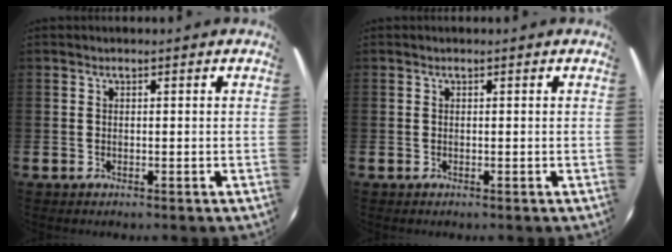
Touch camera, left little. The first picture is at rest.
{"total": 0.0}